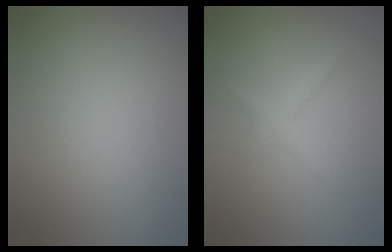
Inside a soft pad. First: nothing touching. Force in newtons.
{"total": 1.3, "press": 1.3, "slide": 0.0}